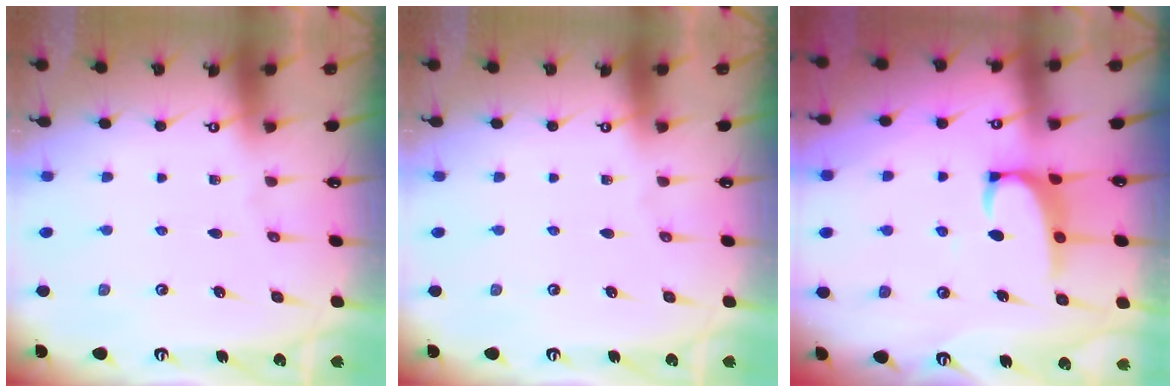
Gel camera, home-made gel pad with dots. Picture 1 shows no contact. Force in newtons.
{"total": 0.0}
{"total": 2.5, "press": 2.3, "slide": 0.8}